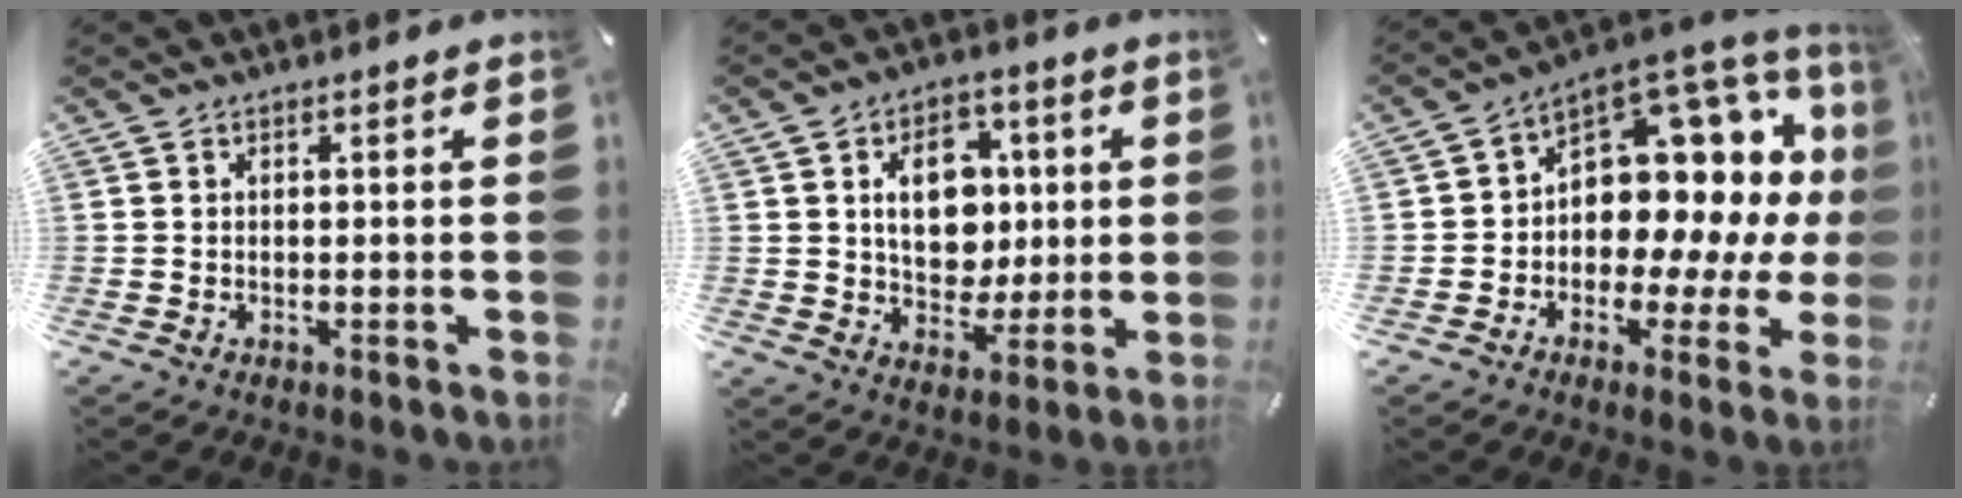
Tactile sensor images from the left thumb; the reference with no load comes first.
{"total": 12.4, "force": [1.9, 9.7, 7.4], "torque": [-0.096, 0.004, 0.034]}
{"total": 12.0, "force": [3.9, 8.7, 7.2], "torque": [-0.090, -0.070, 0.064]}